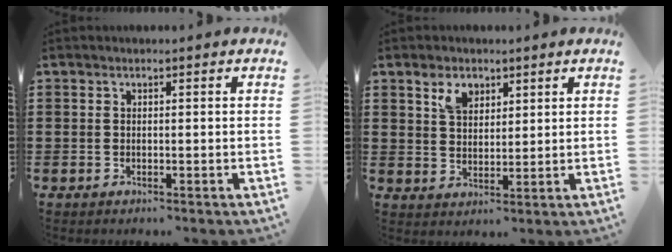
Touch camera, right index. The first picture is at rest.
{"total": 4.0, "force": [2.7, 2.3, 1.9], "torque": [-0.047, 0.004, 0.051]}